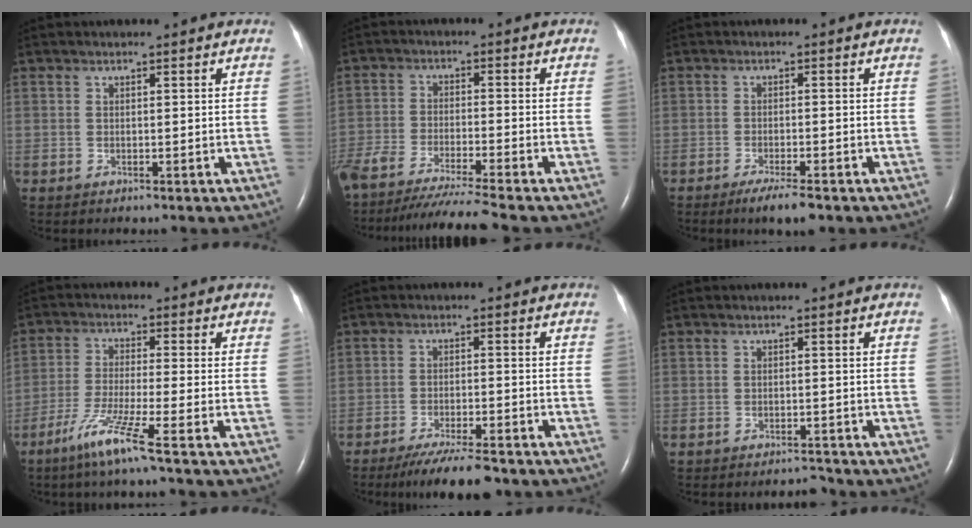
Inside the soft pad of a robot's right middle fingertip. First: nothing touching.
{"total": 11.5, "force": [-10.3, -1.9, 4.9], "torque": [-0.065, -0.033, -0.173]}
{"total": 4.1, "force": [-2.9, 0.3, 2.9], "torque": [-0.049, -0.010, -0.048]}
{"total": 7.5, "force": [-4.6, -1.3, 5.8], "torque": [-0.115, -0.024, -0.095]}
{"total": 8.4, "force": [-6.9, 0.7, 4.7], "torque": [-0.075, -0.020, -0.113]}
{"total": 1.8, "force": [-1.7, 0.3, 0.2], "torque": [-0.002, -0.004, -0.023]}